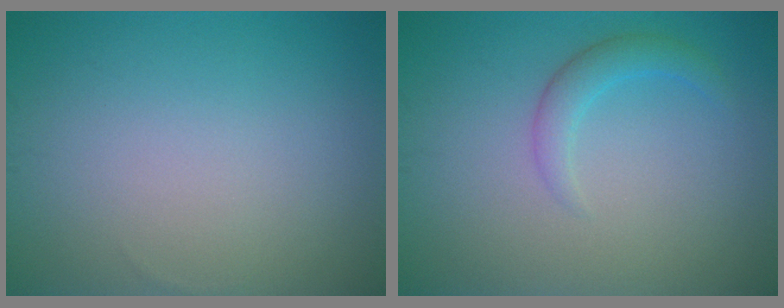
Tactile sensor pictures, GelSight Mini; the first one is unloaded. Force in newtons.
{"total": 2.0, "press": 2.0, "slide": 0.2}